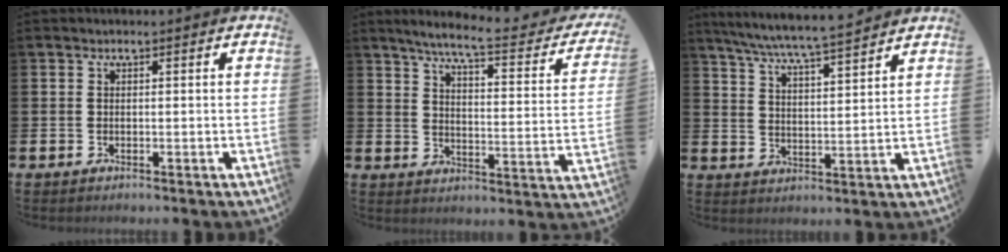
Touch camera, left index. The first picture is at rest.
{"total": 6.6, "force": [5.6, 0.5, 3.5], "torque": [-0.076, -0.043, 0.083]}
{"total": 6.9, "force": [6.6, -0.3, 2.0], "torque": [-0.064, -0.042, 0.116]}